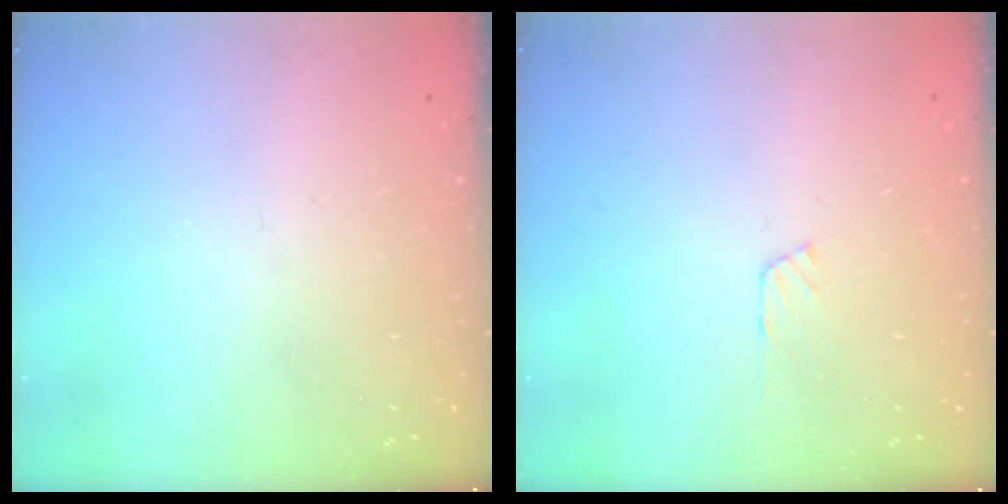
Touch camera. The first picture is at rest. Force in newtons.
{"total": 6.5, "press": 6.4, "slide": 0.7}